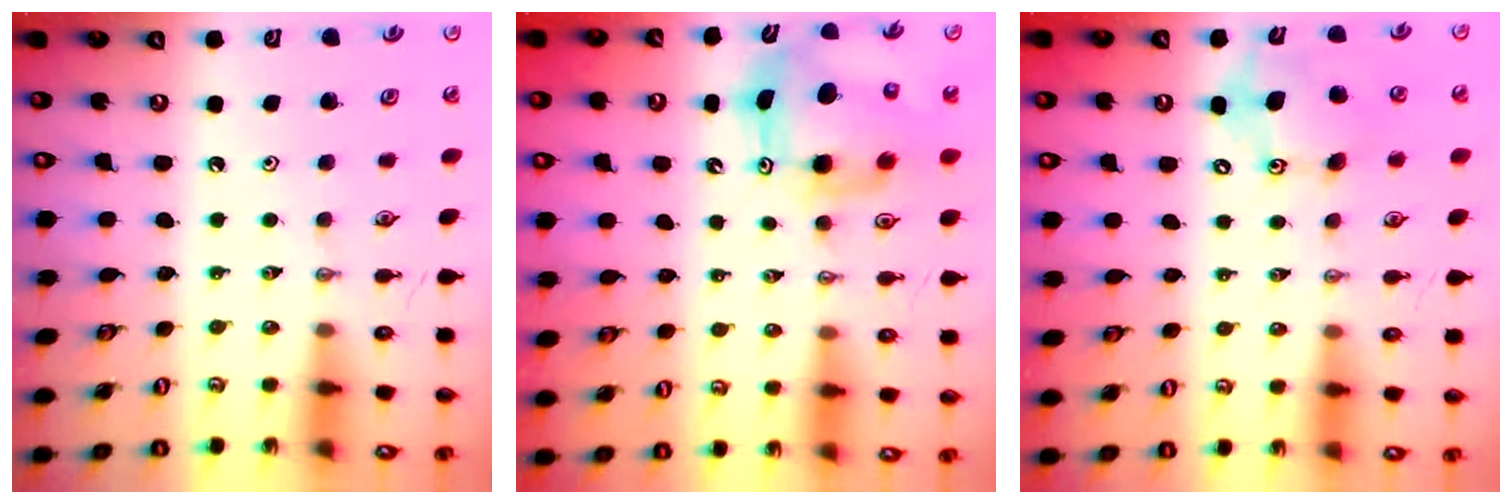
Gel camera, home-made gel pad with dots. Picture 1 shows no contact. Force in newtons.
{"total": 9.7, "press": 9.7, "slide": 0.9}
{"total": 11.8, "press": 11.6, "slide": 1.9}